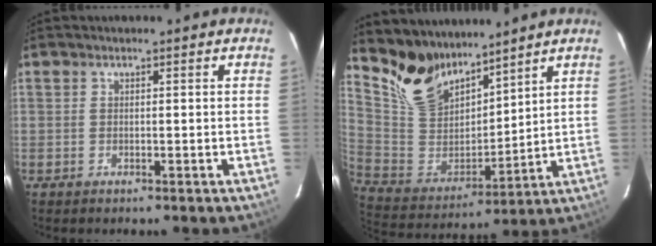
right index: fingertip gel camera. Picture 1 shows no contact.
{"total": 13.7, "force": [11.2, 6.6, 4.3], "torque": [-0.104, 0.005, 0.236]}